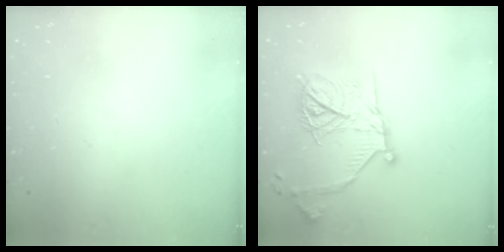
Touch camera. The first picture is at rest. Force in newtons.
{"total": 19.4, "press": 19.3, "slide": 1.5}